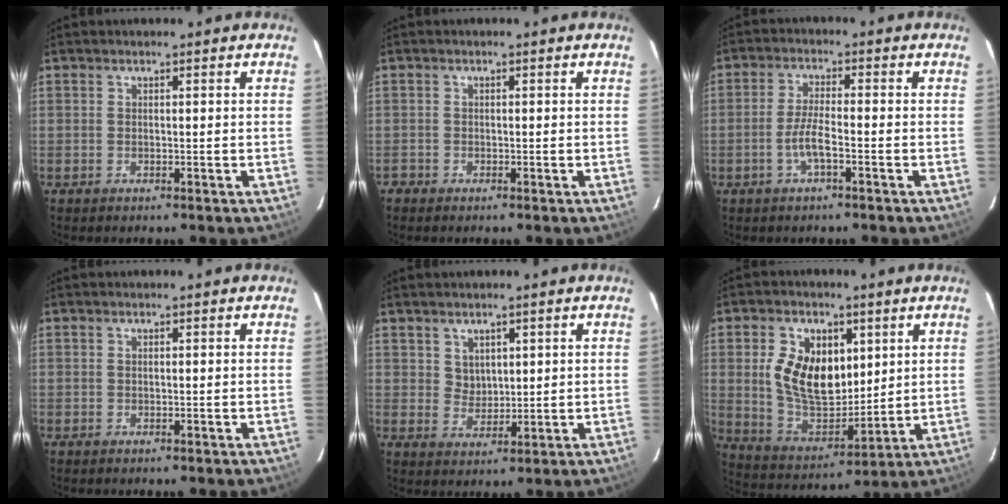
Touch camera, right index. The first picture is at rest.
{"total": 1.2, "force": [-0.8, 0.9, -0.1], "torque": [-0.001, 0.004, -0.016]}
{"total": 4.4, "force": [-2.1, 0.6, 3.8], "torque": [-0.082, 0.000, -0.040]}
{"total": 0.0}
{"total": 3.6, "force": [1.9, 2.9, 1.1], "torque": [-0.013, 0.002, 0.041]}
{"total": 14.2, "force": [3.3, 8.9, 10.6], "torque": [-0.213, 0.005, 0.078]}